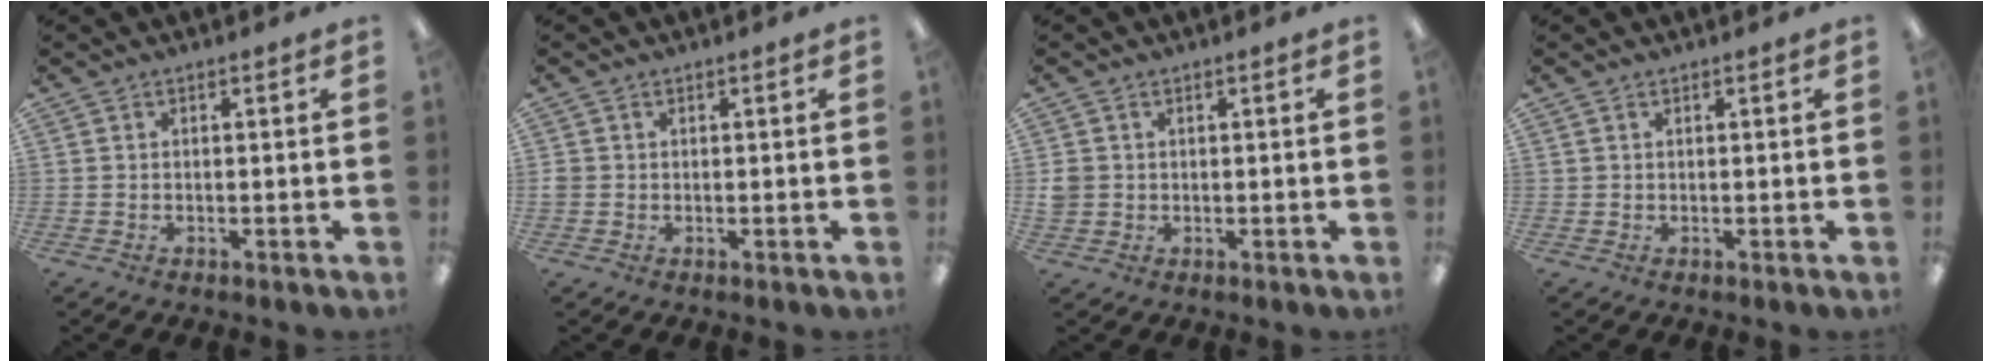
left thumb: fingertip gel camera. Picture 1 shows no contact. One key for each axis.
{"total": 1.2, "fx": 0.2, "fy": 1.2, "fz": 0.2, "tx": -0.004, "ty": 0.004, "tz": 0.001}
{"total": 2.5, "fx": 0.4, "fy": 2.4, "fz": 0.5, "tx": -0.011, "ty": 0.004, "tz": 0.007}
{"total": 0.7, "fx": 0.4, "fy": 0.5, "fz": 0.1, "tx": -0.002, "ty": 0.002, "tz": 0.008}